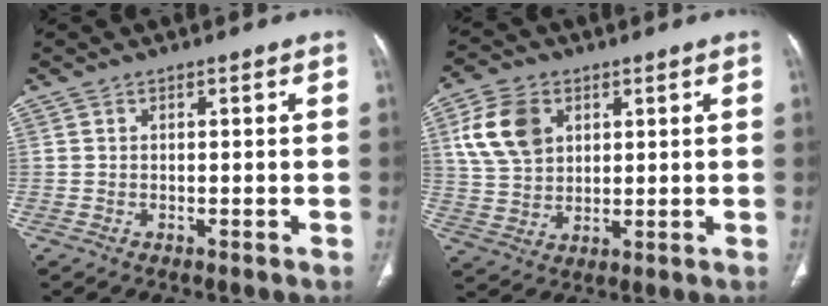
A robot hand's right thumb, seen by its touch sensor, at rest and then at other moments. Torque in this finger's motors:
{"motor_torque": [-0.87, 0.92, 0.51, -0.38, 0.11]}